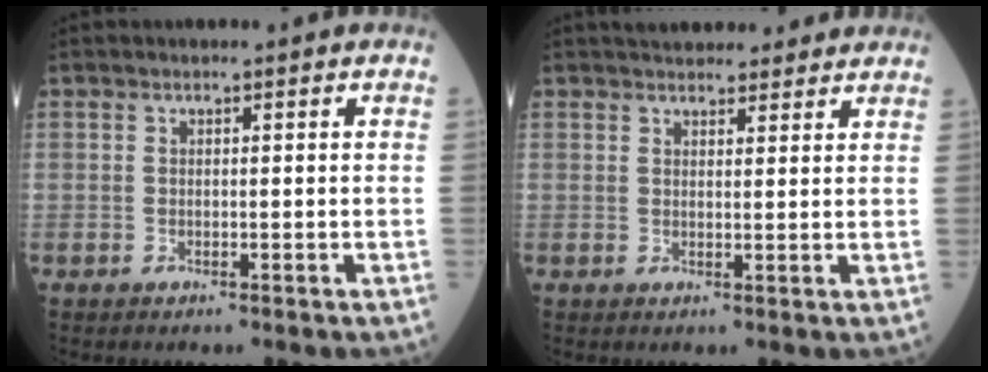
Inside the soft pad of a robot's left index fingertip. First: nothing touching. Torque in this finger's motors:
{"motor_torque": [0.22, -0.34, 0.26, 0.03]}